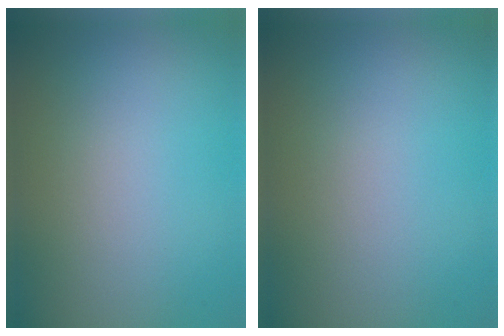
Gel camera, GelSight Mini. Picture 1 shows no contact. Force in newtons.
{"total": 0.0}